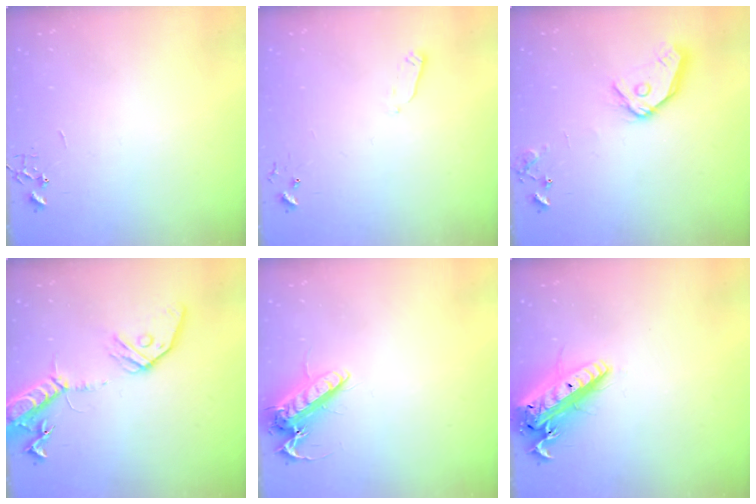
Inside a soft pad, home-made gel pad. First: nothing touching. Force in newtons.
{"total": 2.4, "press": 2.3, "slide": 0.4}
{"total": 13.4, "press": 13.2, "slide": 1.8}
{"total": 16.0, "press": 15.7, "slide": 3.0}
{"total": 13.5, "press": 13.3, "slide": 2.1}
{"total": 20.4, "press": 20.0, "slide": 4.2}